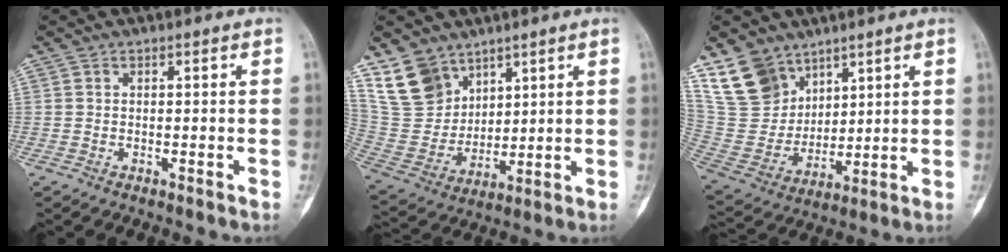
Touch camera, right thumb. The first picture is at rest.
{"total": 12.0, "force": [8.2, 7.9, 3.8], "torque": [-0.053, -0.046, 0.184]}
{"total": 13.4, "force": [9.1, 8.7, 4.5], "torque": [-0.062, -0.047, 0.201]}